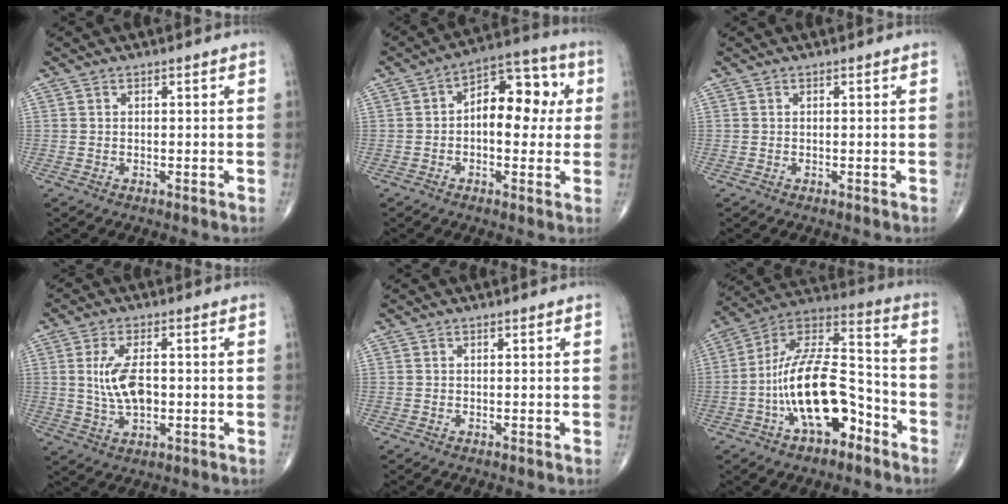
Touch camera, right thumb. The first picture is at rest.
{"total": 12.5, "force": [1.1, 7.3, 10.1], "torque": [-0.107, 0.031, 0.007]}
{"total": 0.0}
{"total": 7.9, "force": [0.3, 3.9, 6.8], "torque": [-0.133, -0.002, 0.010]}
{"total": 0.0}
{"total": 18.8, "force": [-6.9, 9.1, 14.9], "torque": [-0.245, 0.067, -0.120]}